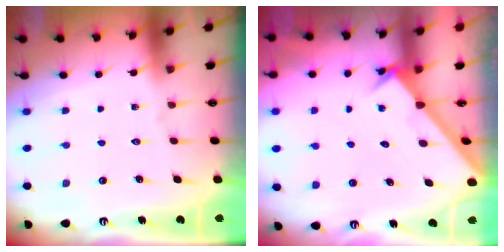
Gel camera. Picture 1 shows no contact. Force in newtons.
{"total": 2.1, "press": 2.1, "slide": 0.2}